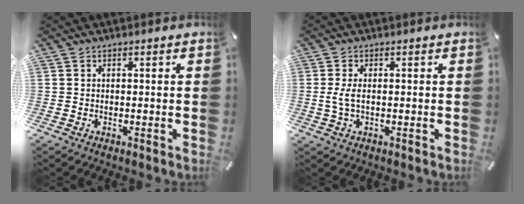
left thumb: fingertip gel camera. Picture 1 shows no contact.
{"total": 3.4, "force": [-0.1, 1.6, 3.0], "torque": [-0.070, -0.003, -0.006]}